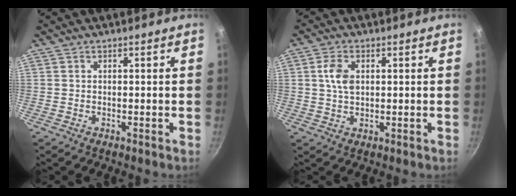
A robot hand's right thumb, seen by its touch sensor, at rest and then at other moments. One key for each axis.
{"total": 5.1, "fx": 1.1, "fy": 3.1, "fz": 3.8, "tx": -0.068, "ty": 0.002, "tz": 0.018}